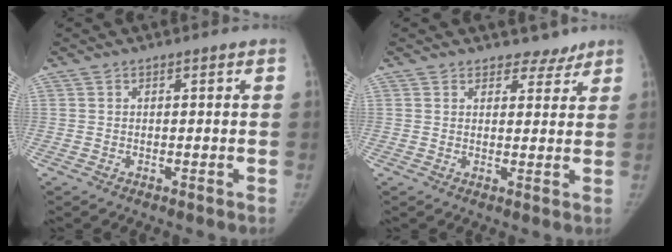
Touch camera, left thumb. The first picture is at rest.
{"total": 3.7, "force": [3.1, 2.1, 0.3], "torque": [0.022, -0.021, 0.038]}